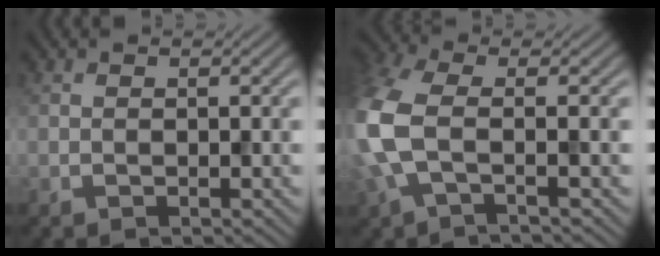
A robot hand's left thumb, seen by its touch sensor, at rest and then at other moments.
{"total": 8.4, "force": [-0.5, 4.1, 7.3], "torque": [-0.210, -0.005, -0.019]}